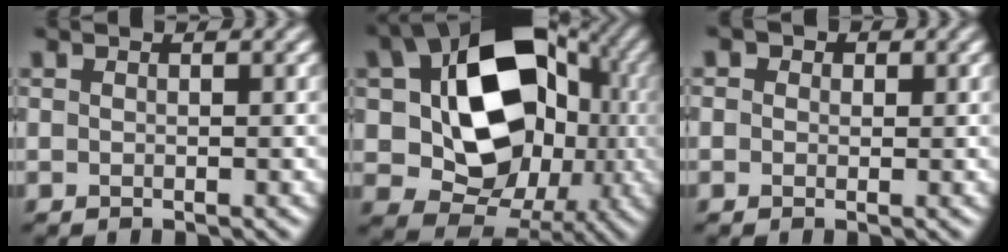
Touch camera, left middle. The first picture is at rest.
{"total": 15.7, "force": [2.2, 11.4, 10.6], "torque": [-0.152, -0.006, 0.039]}
{"total": 2.6, "force": [1.2, 2.2, 0.9], "torque": [0.011, 0.019, -0.016]}